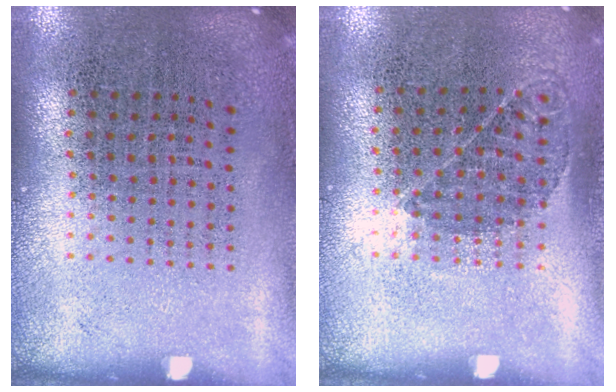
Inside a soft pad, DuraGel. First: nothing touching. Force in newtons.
{"total": 0.9, "press": 0.6, "slide": 0.7}